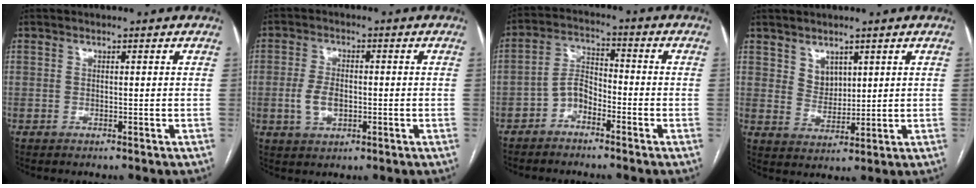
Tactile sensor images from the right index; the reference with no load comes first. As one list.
[{"total": 4.7, "force": [-0.9, 2.7, 3.7], "torque": [-0.078, 0.005, -0.013]}, {"total": 4.9, "force": [-2.9, 2.8, 2.9], "torque": [-0.057, 0.015, -0.060]}, {"total": 3.7, "force": [2.1, 2.7, 1.4], "torque": [-0.026, 0.000, 0.049]}]